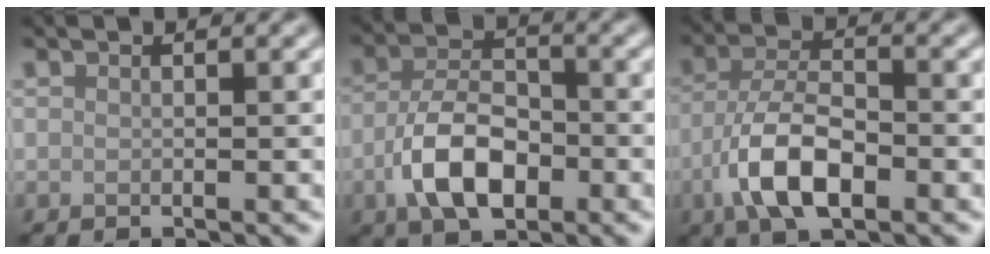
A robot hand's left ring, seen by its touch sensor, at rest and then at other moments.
{"total": 6.4, "force": [-2.5, 3.5, 4.8], "torque": [-0.089, 0.000, -0.052]}
{"total": 6.6, "force": [-2.9, 2.9, 5.2], "torque": [-0.100, 0.003, -0.061]}